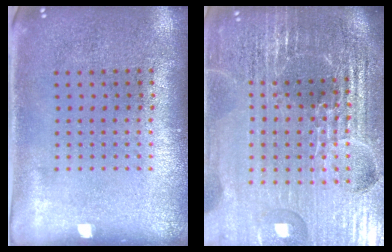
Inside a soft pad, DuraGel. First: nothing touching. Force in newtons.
{"total": 6.9, "press": 6.0, "slide": 3.5}